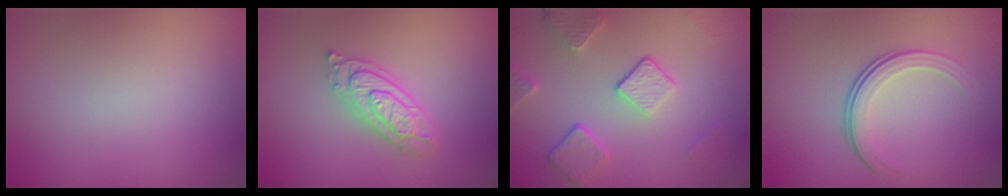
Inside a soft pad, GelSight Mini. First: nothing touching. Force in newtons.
{"total": 3.7, "press": 3.7, "slide": 0.6}
{"total": 3.9, "press": 3.1, "slide": 2.4}
{"total": 3.6, "press": 2.4, "slide": 2.7}